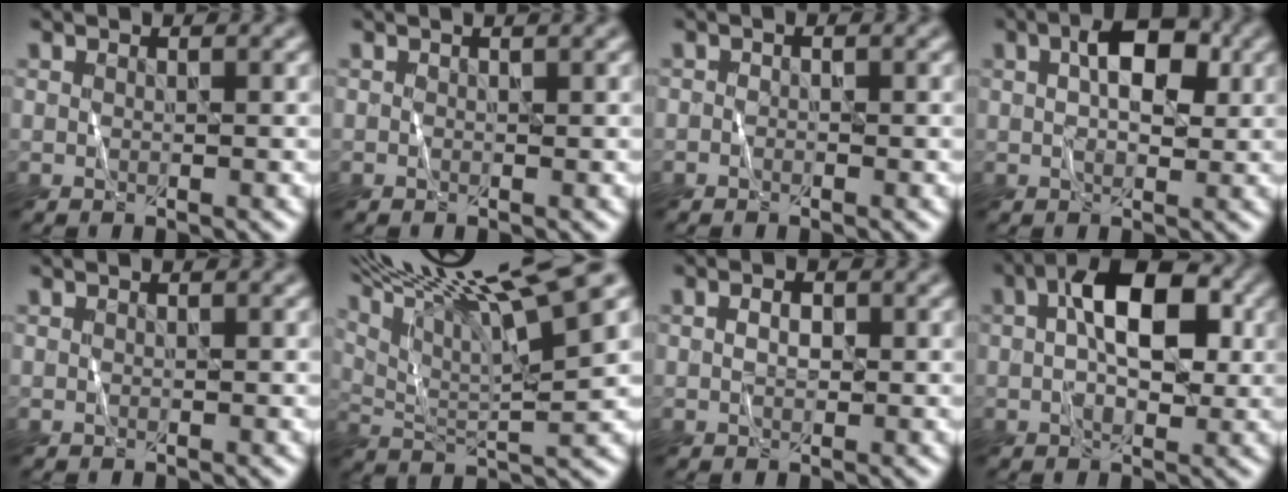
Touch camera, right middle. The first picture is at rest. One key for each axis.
{"total": 0.8, "fx": 0.6, "fy": 0.2, "fz": 0.5, "tx": -0.011, "ty": -0.002, "tz": 0.000}
{"total": 0.5, "fx": -0.4, "fy": 0.2, "fz": 0.2, "tx": -0.007, "ty": 0.003, "tz": -0.008}
{"total": 4.6, "fx": 1.2, "fy": 2.5, "fz": 3.6, "tx": -0.057, "ty": 0.009, "tz": 0.015}
{"total": 0.0}
{"total": 15.4, "fx": 9.7, "fy": 3.0, "fz": 11.5, "tx": -0.191, "ty": 0.027, "tz": 0.140}
{"total": 1.2, "fx": 0.1, "fy": 0.8, "fz": 0.9, "tx": -0.018, "ty": 0.003, "tz": 0.001}
{"total": 7.2, "fx": 1.1, "fy": 3.9, "fz": 5.9, "tx": -0.089, "ty": 0.015, "tz": 0.012}